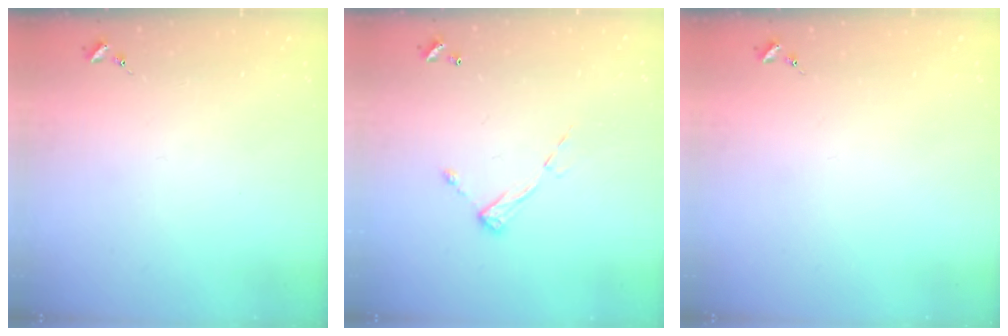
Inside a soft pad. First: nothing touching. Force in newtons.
{"total": 6.5, "press": 6.4, "slide": 0.6}
{"total": 0.0}